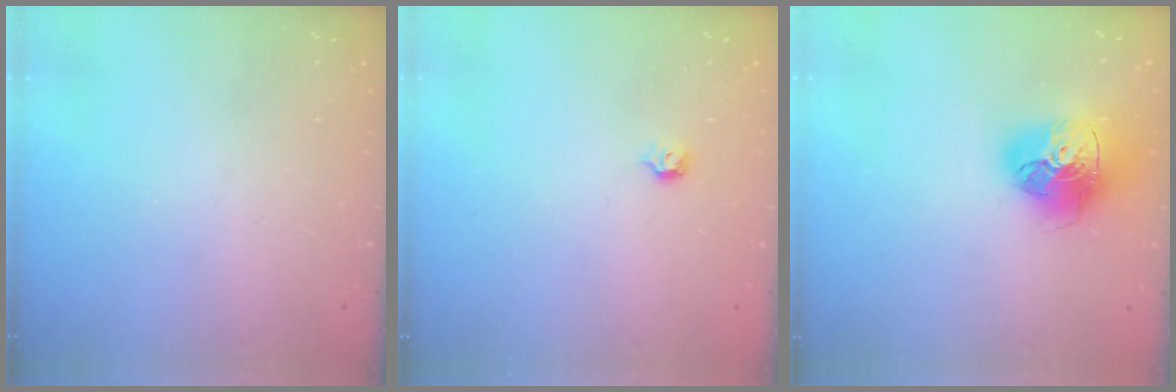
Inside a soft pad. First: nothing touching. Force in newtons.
{"total": 3.2, "press": 3.1, "slide": 0.7}
{"total": 18.6, "press": 18.5, "slide": 1.9}